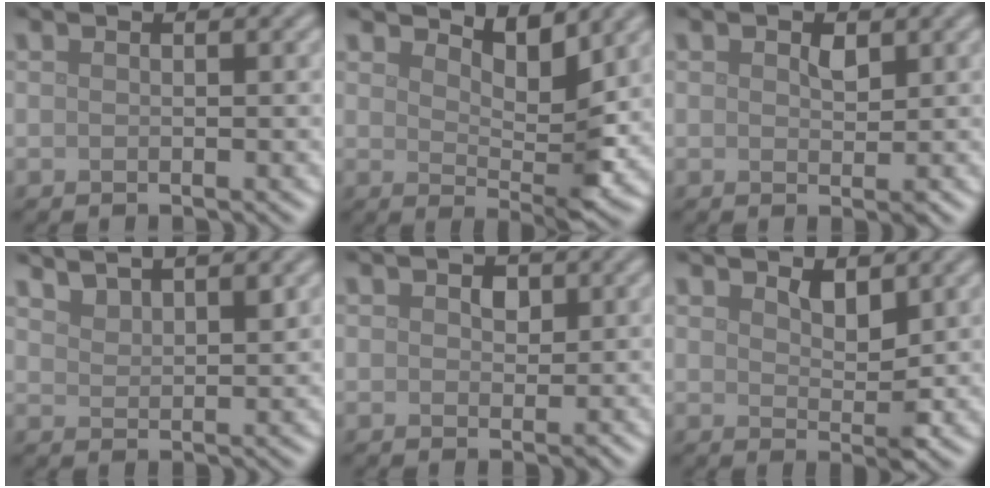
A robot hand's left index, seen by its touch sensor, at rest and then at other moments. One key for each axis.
{"total": 4.1, "fx": 2.9, "fy": 1.2, "fz": 2.5, "tx": -0.048, "ty": -0.012, "tz": 0.044}
{"total": 1.4, "fx": 0.5, "fy": 0.7, "fz": 1.0, "tx": -0.015, "ty": -0.002, "tz": 0.010}
{"total": 3.3, "fx": 2.9, "fy": 0.9, "fz": 1.4, "tx": -0.022, "ty": 0.001, "tz": 0.049}
{"total": 1.5, "fx": 0.4, "fy": 1.1, "fz": 0.9, "tx": -0.013, "ty": -0.002, "tz": 0.005}
{"total": 2.2, "fx": 1.4, "fy": 0.8, "fz": 1.4, "tx": -0.025, "ty": -0.007, "tz": 0.026}